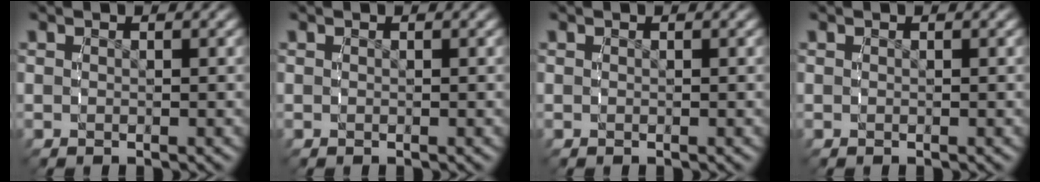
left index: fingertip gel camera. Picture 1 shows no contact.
{"total": 0.0}
{"total": 0.0}
{"total": 0.0}